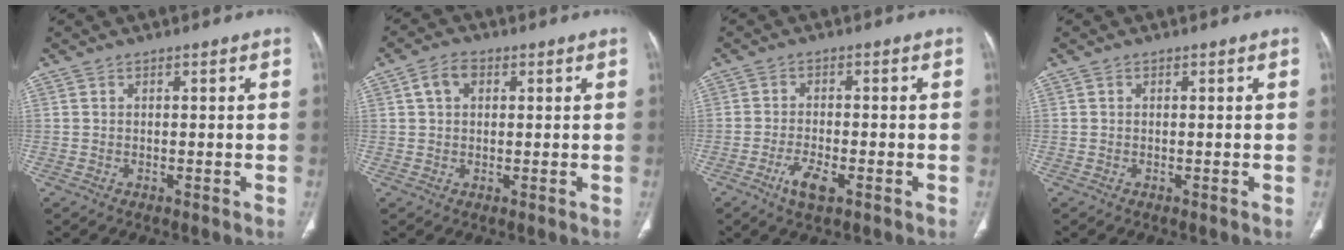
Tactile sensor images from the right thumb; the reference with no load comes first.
{"total": 4.2, "force": [1.3, 2.9, 2.7], "torque": [-0.047, 0.011, 0.023]}
{"total": 4.7, "force": [-2.3, 1.6, 3.8], "torque": [-0.078, 0.004, -0.041]}
{"total": 0.0}